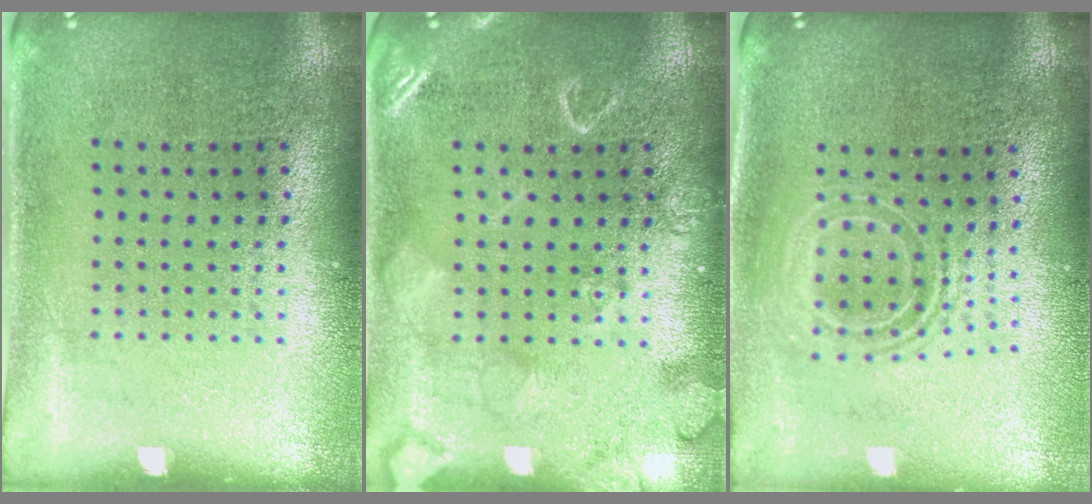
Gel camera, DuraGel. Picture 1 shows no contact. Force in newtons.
{"total": 2.9, "press": 2.9, "slide": 0.4}
{"total": 1.7, "press": 1.2, "slide": 1.1}